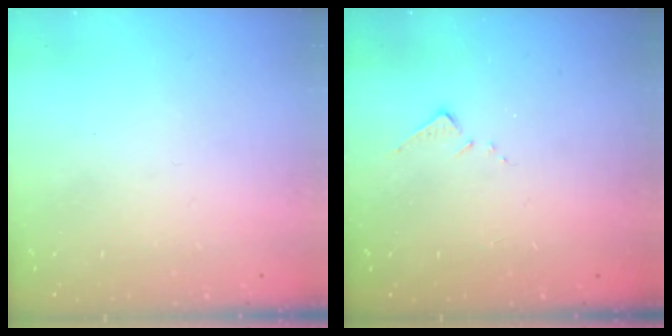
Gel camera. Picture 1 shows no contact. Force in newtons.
{"total": 6.8, "press": 6.8, "slide": 0.5}